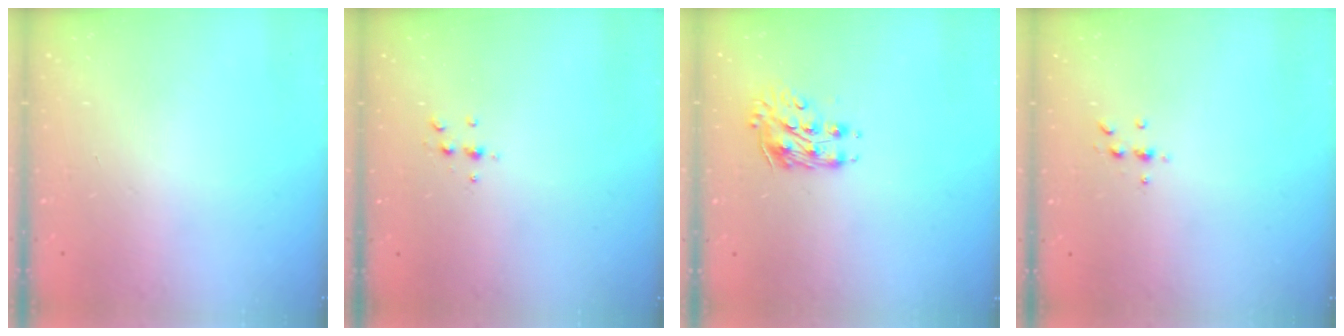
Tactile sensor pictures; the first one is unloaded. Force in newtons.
{"total": 5.3, "press": 5.2, "slide": 1.0}
{"total": 9.4, "press": 9.4, "slide": 0.9}
{"total": 4.2, "press": 4.1, "slide": 0.5}